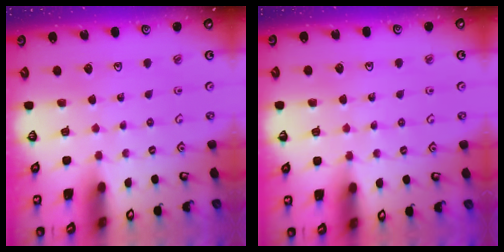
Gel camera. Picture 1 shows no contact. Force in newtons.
{"total": 2.8, "press": 2.7, "slide": 0.5}